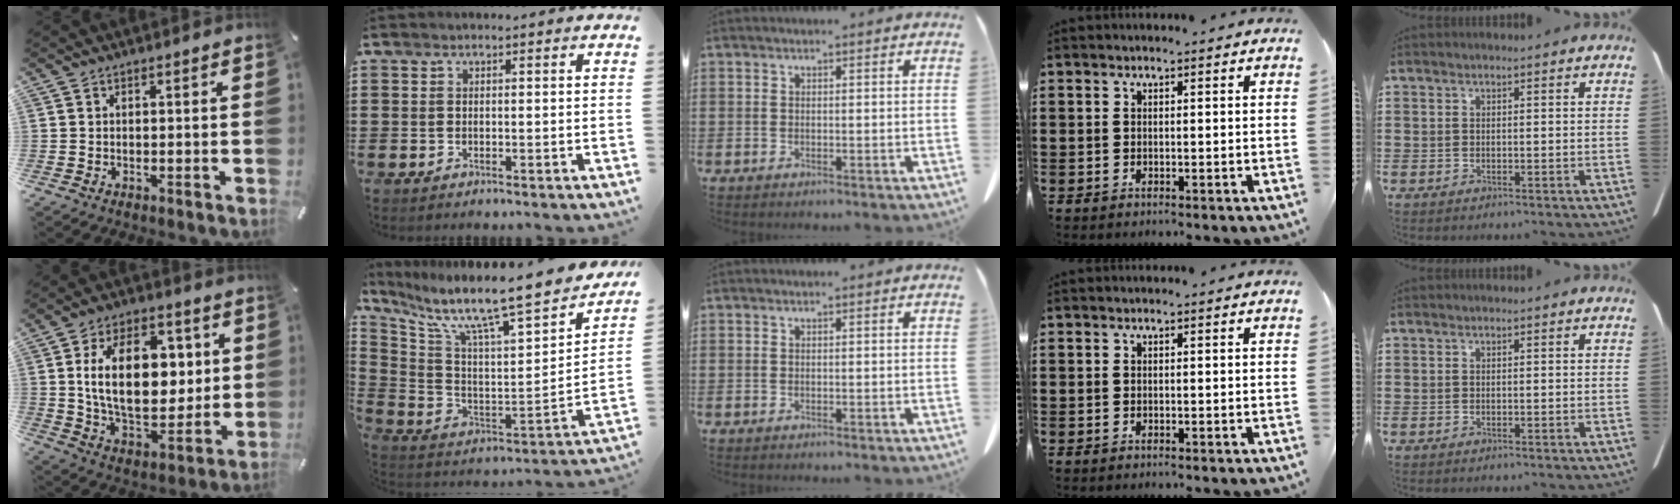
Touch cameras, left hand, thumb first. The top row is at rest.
{"thumb": {"total": 19.7, "force": [3.7, 12.3, 15.0], "torque": [-0.260, -0.001, 0.062]}, "index": {"total": 11.3, "force": [9.1, 0.9, 6.6], "torque": [-0.133, -0.083, 0.136]}}